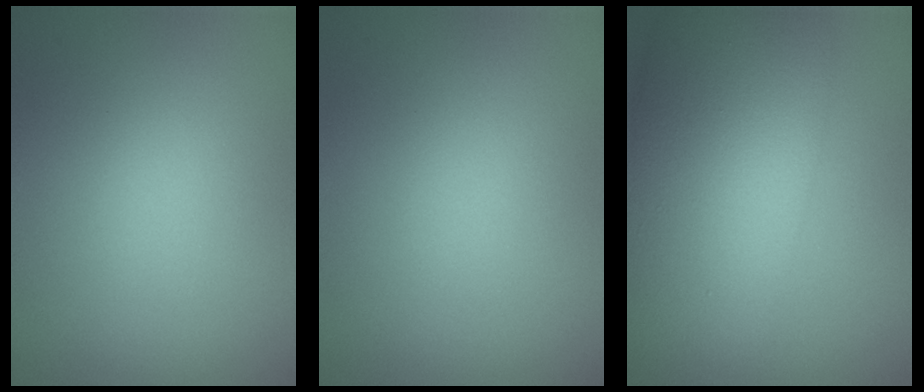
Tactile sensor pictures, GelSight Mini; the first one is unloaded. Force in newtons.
{"total": 0.0}
{"total": 10.9, "press": 10.9, "slide": 0.2}